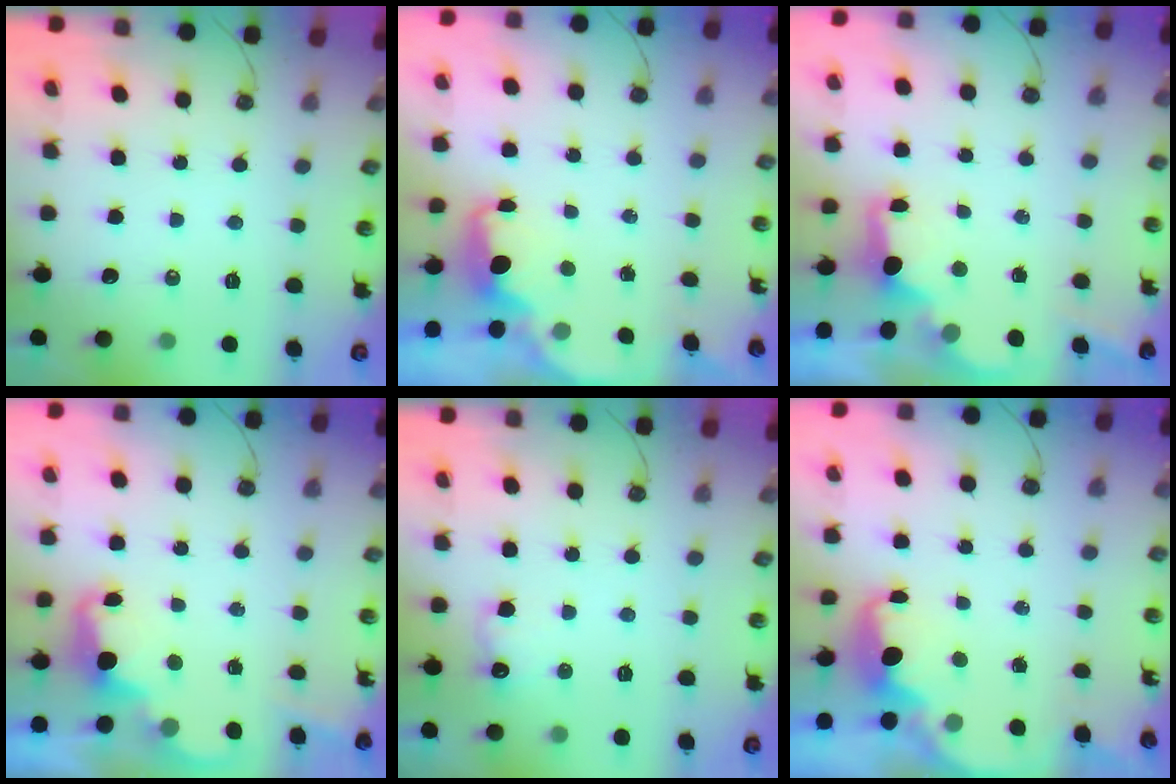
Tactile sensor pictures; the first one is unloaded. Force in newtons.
{"total": 1.7, "press": 1.6, "slide": 0.7}
{"total": 1.9, "press": 1.8, "slide": 0.6}
{"total": 2.4, "press": 2.3, "slide": 0.5}
{"total": 6.6, "press": 6.5, "slide": 1.1}
{"total": 2.7, "press": 2.6, "slide": 0.6}